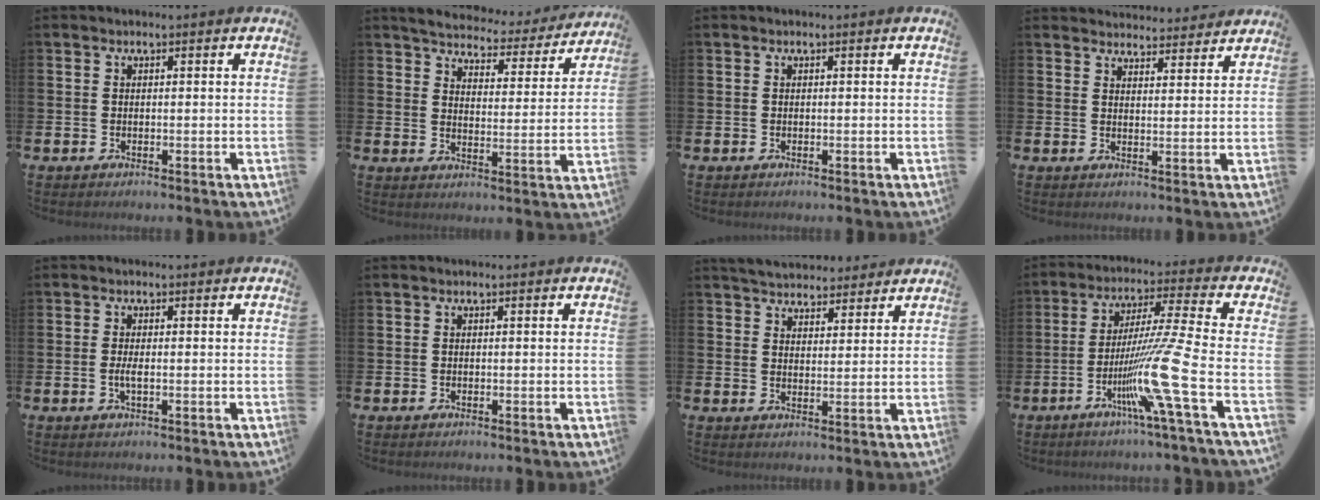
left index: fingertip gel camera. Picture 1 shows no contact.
{"total": 4.9, "force": [4.7, 1.2, 0.7], "torque": [-0.029, -0.038, 0.076]}
{"total": 0.0}
{"total": 4.0, "force": [3.9, 0.6, -0.2], "torque": [-0.003, -0.023, 0.071]}
{"total": 1.6, "force": [-0.3, 0.4, 1.5], "torque": [-0.029, 0.001, -0.005]}
{"total": 0.0}
{"total": 4.6, "force": [4.5, 1.0, 0.0], "torque": [-0.014, -0.023, 0.082]}
{"total": 11.8, "force": [-4.4, -1.7, 10.8], "torque": [-0.202, -0.020, -0.090]}